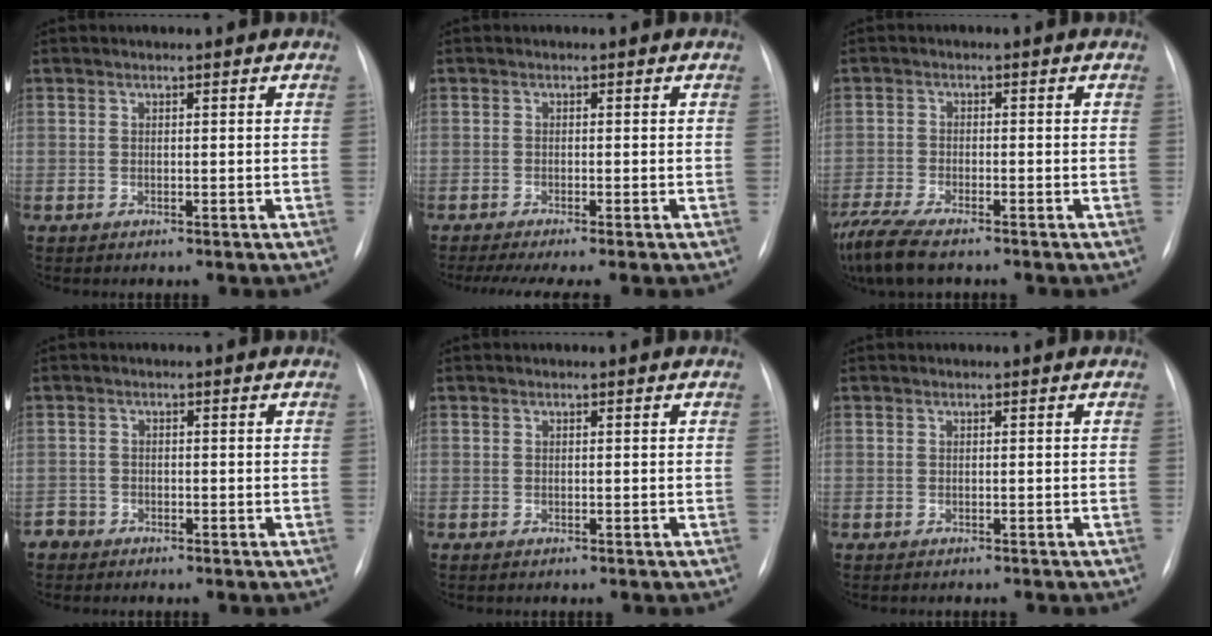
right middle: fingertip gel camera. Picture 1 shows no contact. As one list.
[{"total": 6.3, "force": [-5.1, -0.1, 3.7], "torque": [-0.052, -0.013, -0.079]}, {"total": 9.9, "force": [-7.8, 2.0, 5.7], "torque": [-0.118, -0.025, -0.138]}, {"total": 1.9, "force": [-1.5, 1.0, -0.4], "torque": [0.003, 0.003, -0.029]}, {"total": 0.7, "force": [-0.6, 0.1, 0.4], "torque": [-0.010, -0.004, -0.005]}, {"total": 2.3, "force": [-2.1, 0.2, 0.8], "torque": [-0.013, -0.005, -0.024]}]